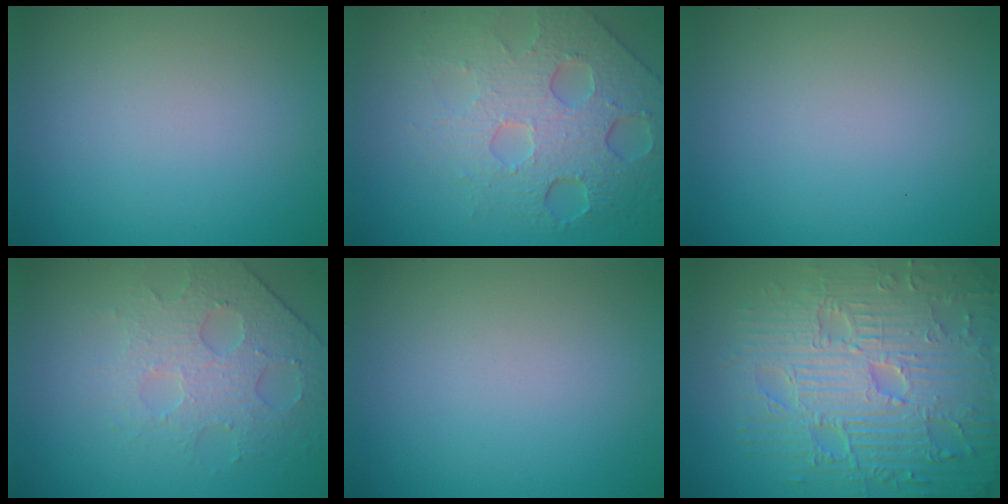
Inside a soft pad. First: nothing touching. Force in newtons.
{"total": 7.9, "press": 5.3, "slide": 5.8}
{"total": 0.0}
{"total": 4.5, "press": 3.3, "slide": 3.0}
{"total": 0.0}
{"total": 10.5, "press": 7.1, "slide": 7.8}